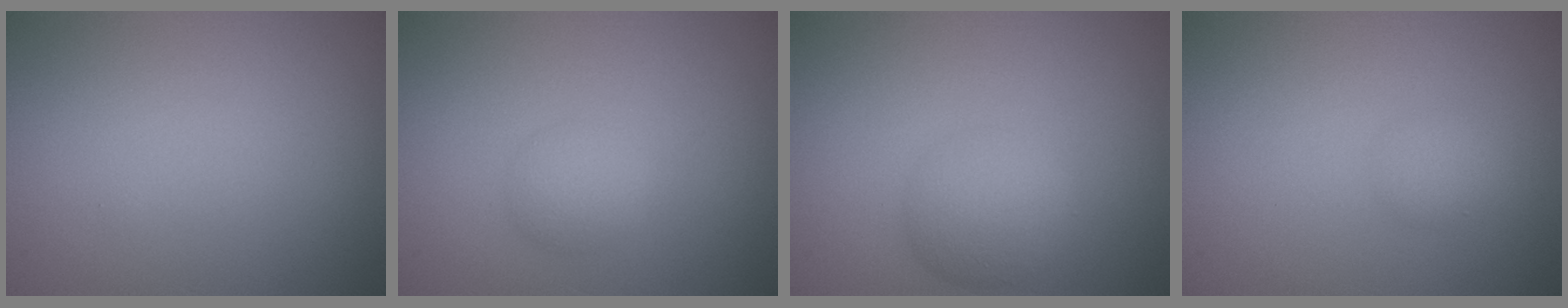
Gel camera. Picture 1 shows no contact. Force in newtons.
{"total": 1.8, "press": 1.8, "slide": 0.2}
{"total": 3.4, "press": 3.4, "slide": 0.1}
{"total": 1.3, "press": 1.3, "slide": 0.1}